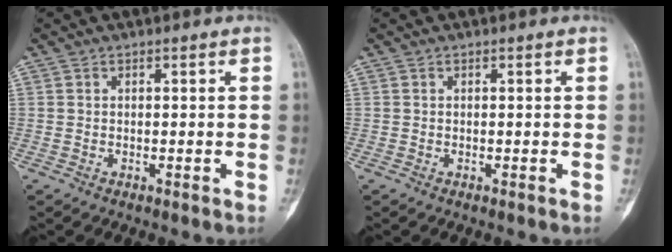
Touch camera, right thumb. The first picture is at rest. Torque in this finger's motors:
{"motor_torque": [0.00, 0.00, 0.02, -0.02, 0.00]}